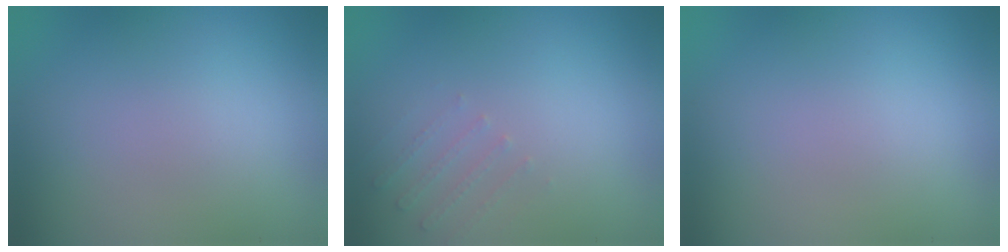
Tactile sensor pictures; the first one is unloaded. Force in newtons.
{"total": 1.3, "press": 1.3, "slide": 0.4}
{"total": 0.0}